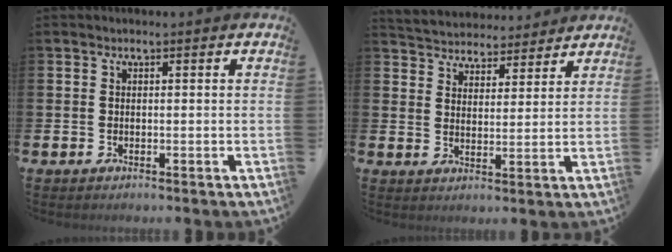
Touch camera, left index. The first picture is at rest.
{"total": 4.8, "force": [4.6, 1.1, -0.5], "torque": [-0.019, -0.029, 0.083]}